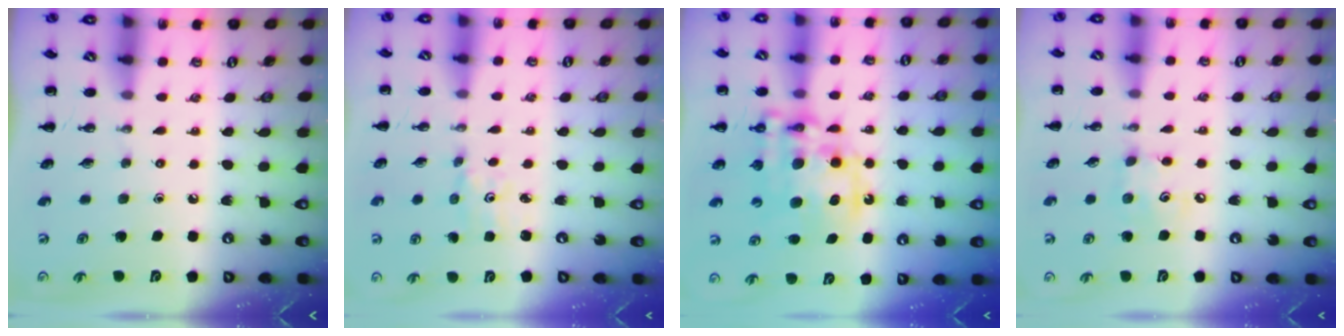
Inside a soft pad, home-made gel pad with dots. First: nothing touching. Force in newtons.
{"total": 1.5, "press": 1.4, "slide": 0.5}
{"total": 15.7, "press": 15.3, "slide": 3.6}
{"total": 5.2, "press": 5.2, "slide": 0.8}